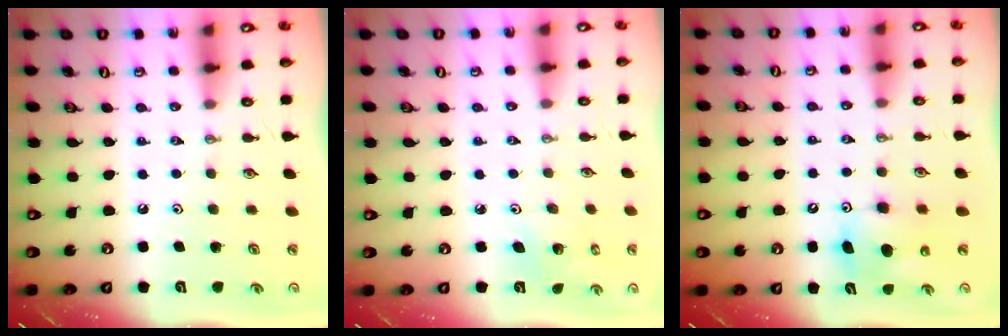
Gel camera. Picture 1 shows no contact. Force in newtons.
{"total": 2.4, "press": 2.4, "slide": 0.1}
{"total": 9.1, "press": 9.1, "slide": 0.3}